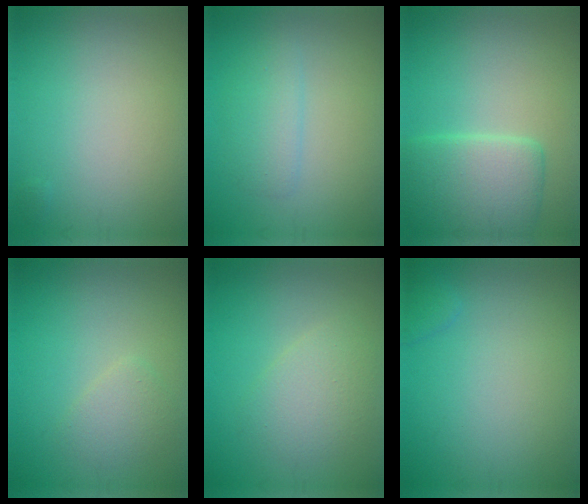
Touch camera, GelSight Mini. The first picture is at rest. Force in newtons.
{"total": 2.2, "press": 2.2, "slide": 0.1}
{"total": 5.4, "press": 5.4, "slide": 0.3}
{"total": 1.8, "press": 1.8, "slide": 0.2}
{"total": 3.0, "press": 3.0, "slide": 0.2}
{"total": 0.8, "press": 0.8, "slide": 0.1}